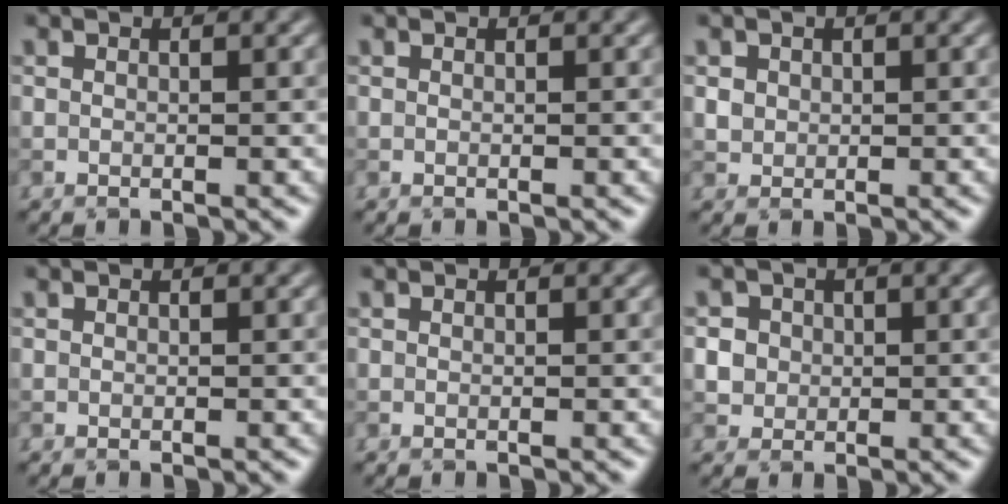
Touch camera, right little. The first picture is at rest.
{"total": 0.0}
{"total": 1.0, "force": [0.2, 1.0, 0.3], "torque": [0.000, -0.004, 0.008]}
{"total": 0.0}
{"total": 0.0}
{"total": 3.7, "force": [0.8, 3.4, 1.3], "torque": [-0.017, 0.015, 0.013]}